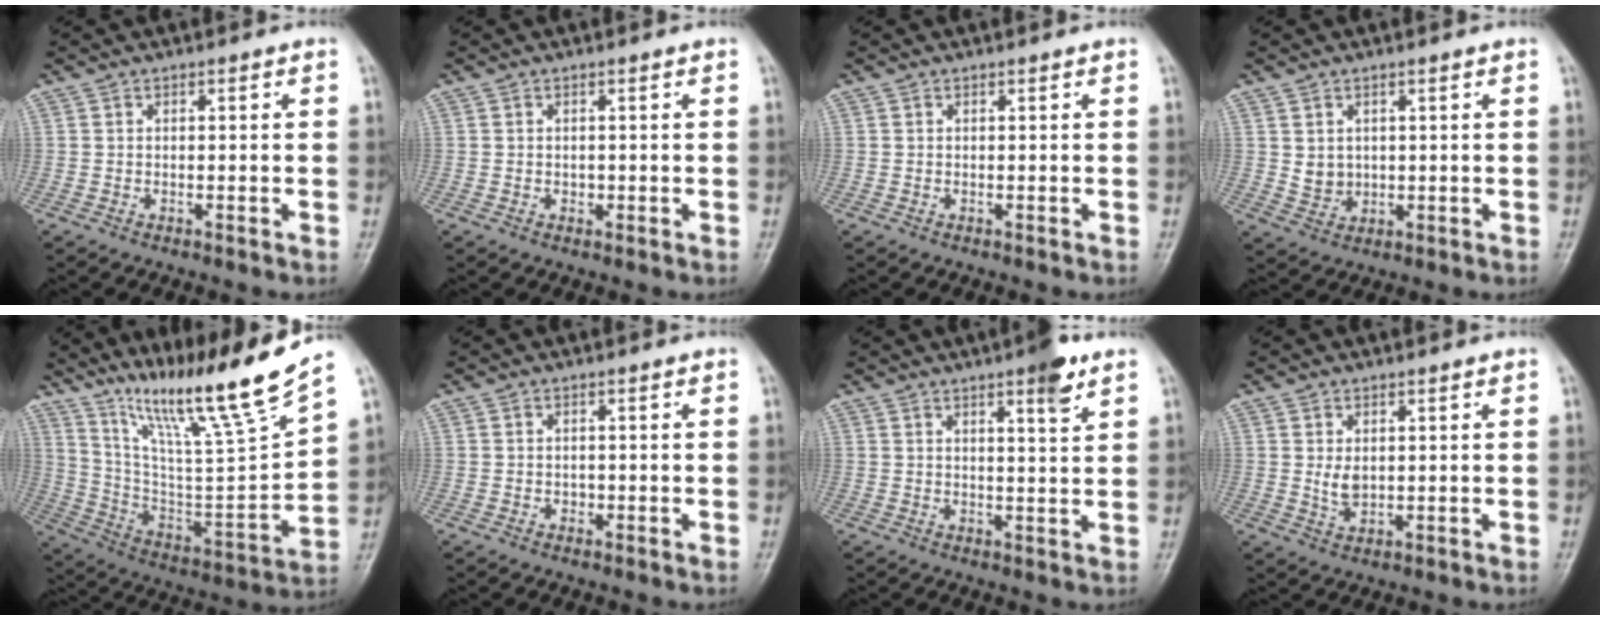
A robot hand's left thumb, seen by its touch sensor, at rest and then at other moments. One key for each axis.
{"total": 0.8, "fx": 0.1, "fy": 0.7, "fz": 0.4, "tx": -0.001, "ty": 0.001, "tz": 0.000}
{"total": 0.0}
{"total": 3.3, "fx": 1.0, "fy": 2.8, "fz": 1.5, "tx": -0.017, "ty": -0.013, "tz": 0.029}
{"total": 23.7, "fx": 17.6, "fy": 0.8, "fz": 15.8, "tx": -0.228, "ty": -0.086, "tz": 0.316}
{"total": 0.8, "fx": 0.0, "fy": 0.7, "fz": 0.4, "tx": -0.001, "ty": 0.001, "tz": 0.000}
{"total": 5.9, "fx": 3.7, "fy": 0.9, "fz": 4.5, "tx": -0.059, "ty": -0.021, "tz": 0.050}
{"total": 3.2, "fx": 1.0, "fy": 2.0, "fz": 2.3, "tx": -0.035, "ty": -0.013, "tz": 0.024}